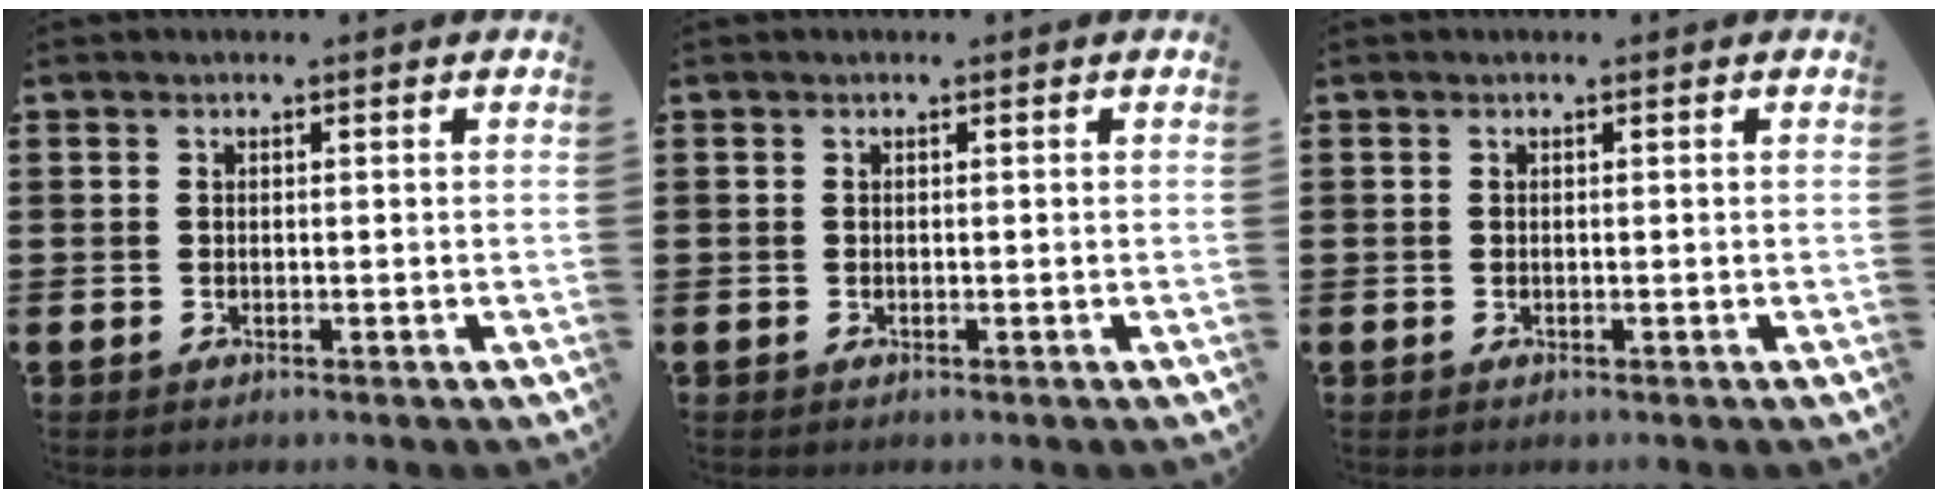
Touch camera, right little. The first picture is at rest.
{"total": 0.0}
{"total": 0.0}